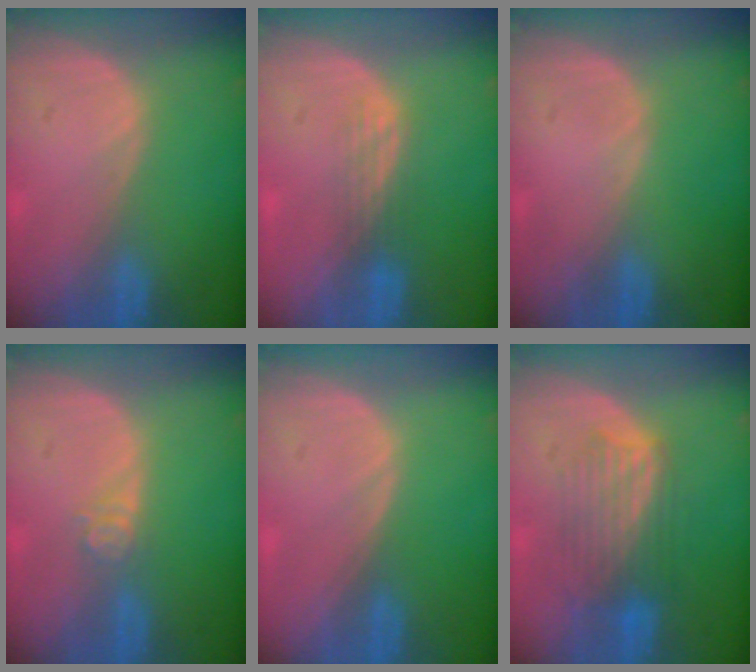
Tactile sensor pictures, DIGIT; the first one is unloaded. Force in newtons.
{"total": 2.9, "press": 2.5, "slide": 1.5}
{"total": 0.0}
{"total": 2.7, "press": 2.2, "slide": 1.5}
{"total": 0.0}
{"total": 6.3, "press": 6.3, "slide": 0.5}